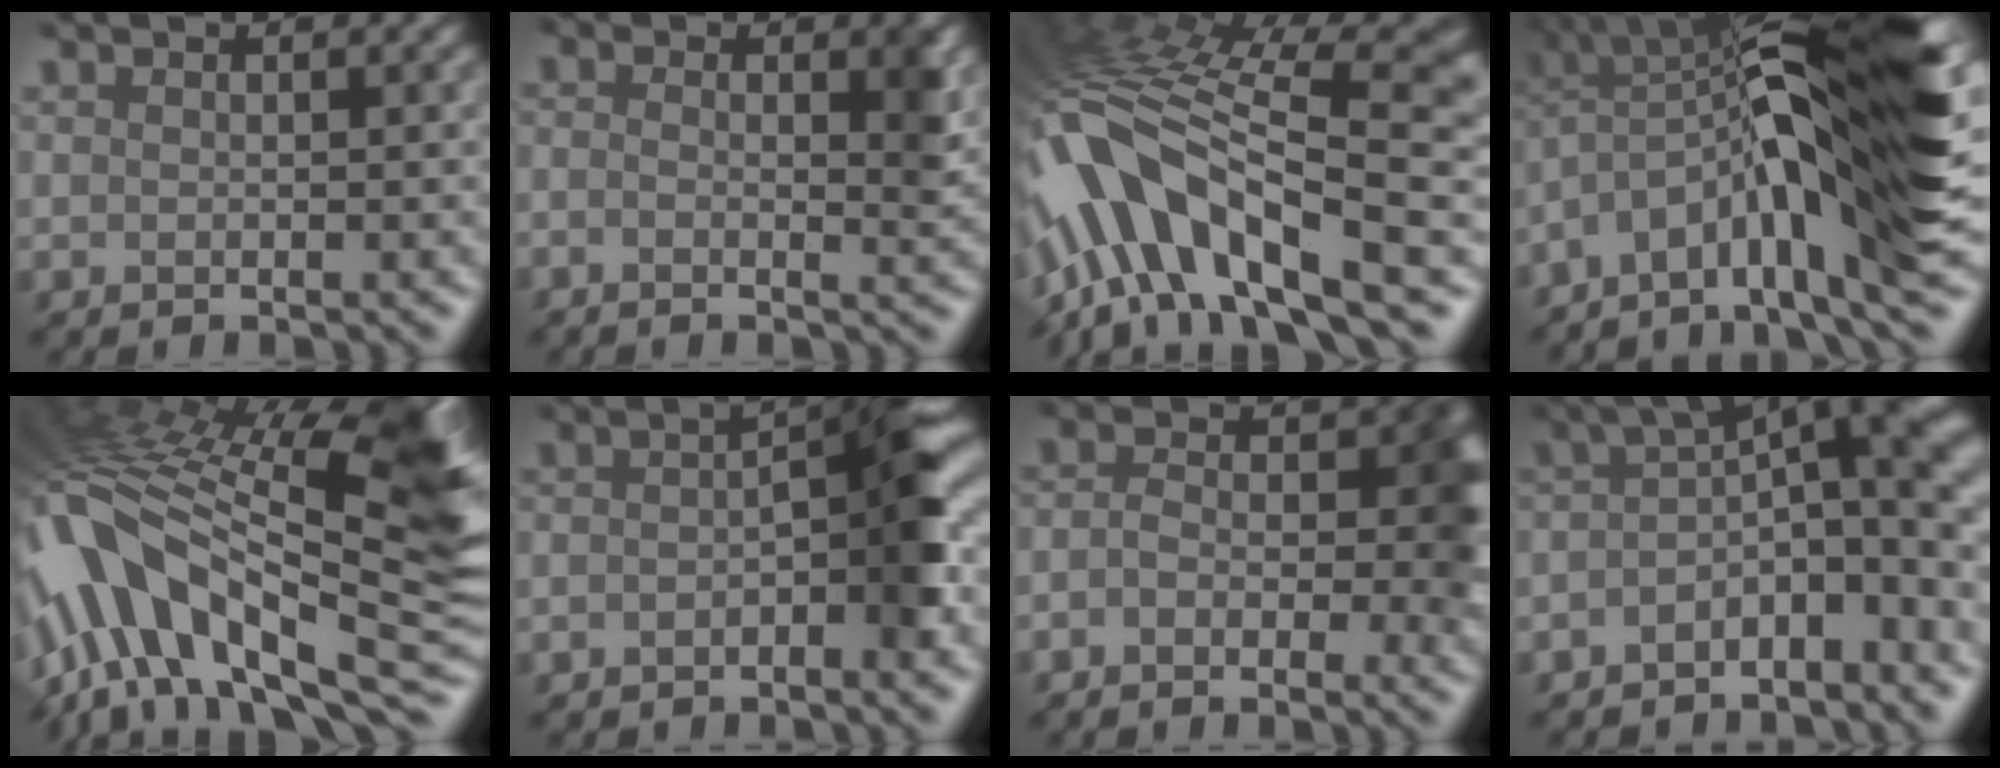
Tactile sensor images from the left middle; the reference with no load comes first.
{"total": 1.4, "force": [-0.3, 0.3, 1.4], "torque": [-0.038, -0.003, -0.008]}
{"total": 12.5, "force": [-4.7, 4.9, 10.5], "torque": [-0.214, 0.025, -0.081]}
{"total": 12.7, "force": [-1.9, 2.7, 12.3], "torque": [-0.204, 0.015, -0.024]}
{"total": 15.4, "force": [-2.8, 7.8, 13.0], "torque": [-0.246, -0.006, -0.042]}
{"total": 4.9, "force": [-1.5, 0.8, 4.6], "torque": [-0.068, 0.013, -0.033]}
{"total": 5.1, "force": [-1.6, 3.1, 3.7], "torque": [-0.057, -0.003, -0.034]}
{"total": 9.8, "force": [-2.3, 3.4, 8.9], "torque": [-0.129, 0.013, -0.039]}